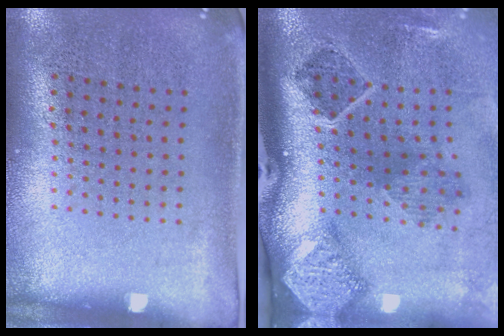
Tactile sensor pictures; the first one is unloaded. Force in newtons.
{"total": 2.9, "press": 1.9, "slide": 2.2}